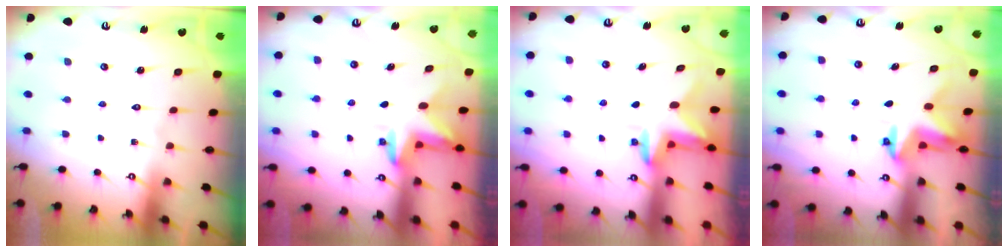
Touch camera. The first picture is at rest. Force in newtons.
{"total": 3.3, "press": 3.3, "slide": 0.1}
{"total": 3.0, "press": 3.0, "slide": 0.3}
{"total": 3.5, "press": 3.5, "slide": 0.3}